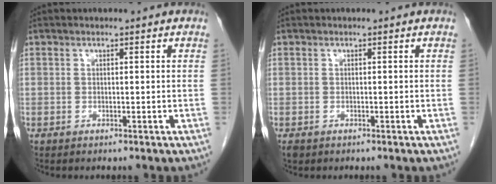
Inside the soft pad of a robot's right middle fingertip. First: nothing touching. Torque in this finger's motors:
{"motor_torque": [0.25, -0.02, 0.02, 0.01]}